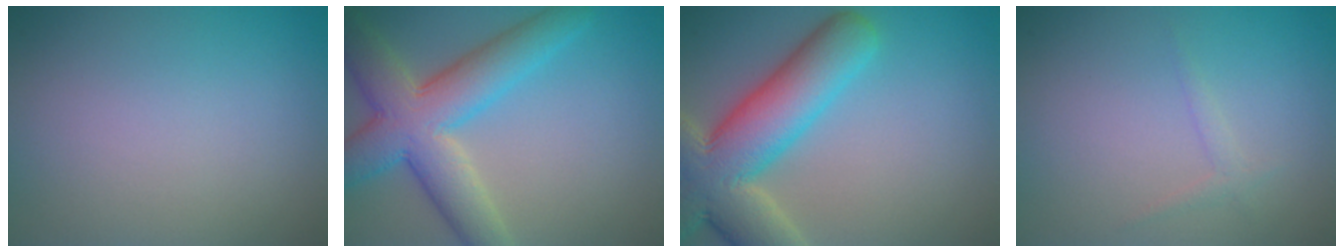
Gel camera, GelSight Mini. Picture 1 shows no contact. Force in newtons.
{"total": 8.2, "press": 8.2, "slide": 0.4}
{"total": 10.7, "press": 10.7, "slide": 1.0}
{"total": 0.9, "press": 0.9, "slide": 0.1}